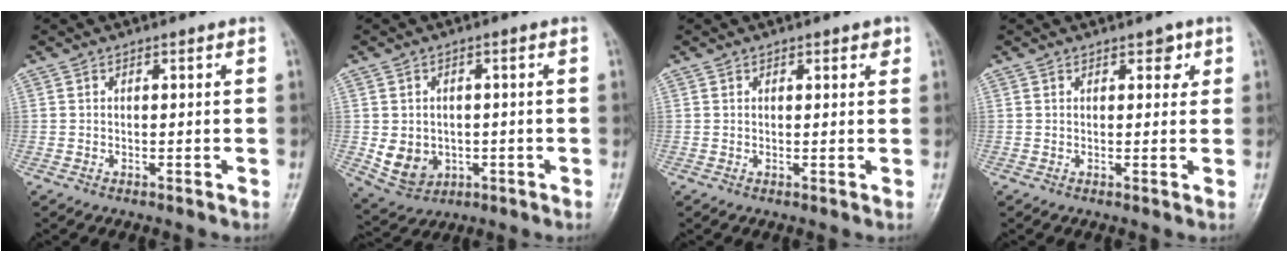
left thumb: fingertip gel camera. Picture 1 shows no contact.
{"total": 7.6, "force": [-1.2, 6.5, 3.8], "torque": [-0.047, 0.005, -0.001]}
{"total": 1.9, "force": [1.1, 1.0, 1.3], "torque": [-0.005, -0.003, 0.012]}
{"total": 2.4, "force": [1.2, 1.5, 1.5], "torque": [0.003, -0.001, 0.011]}